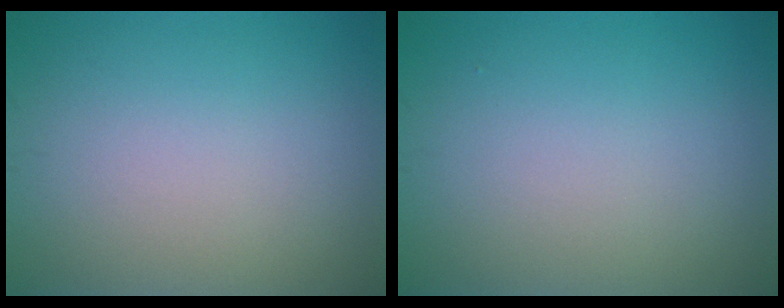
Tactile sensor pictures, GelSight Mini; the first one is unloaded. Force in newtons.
{"total": 0.0}